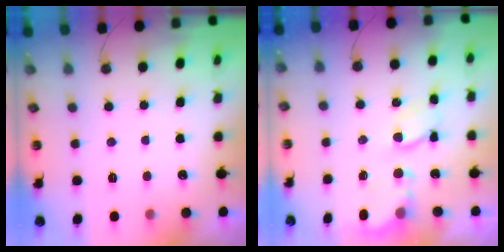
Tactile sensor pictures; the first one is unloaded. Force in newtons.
{"total": 5.0, "press": 5.0, "slide": 0.1}